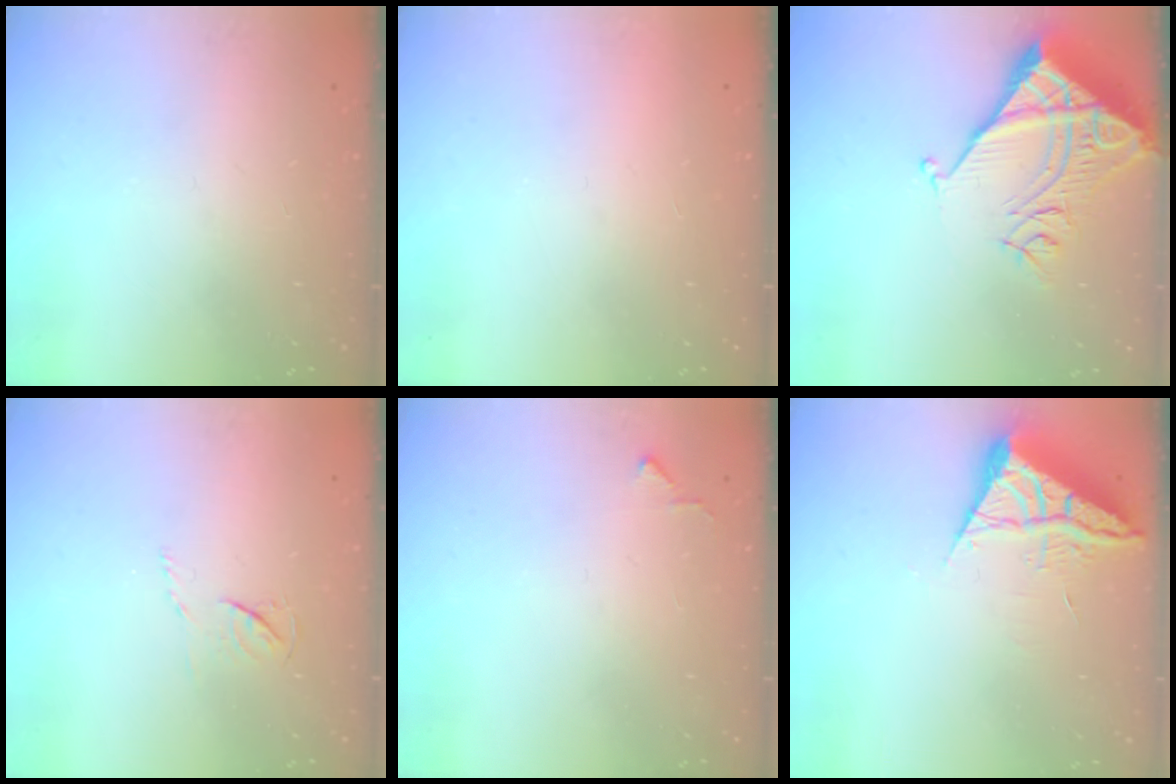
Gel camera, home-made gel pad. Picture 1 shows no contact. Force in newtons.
{"total": 1.5, "press": 1.5, "slide": 0.1}
{"total": 9.6, "press": 9.5, "slide": 1.1}
{"total": 3.8, "press": 3.8, "slide": 0.5}
{"total": 4.2, "press": 4.1, "slide": 0.7}
{"total": 7.3, "press": 7.3, "slide": 0.5}